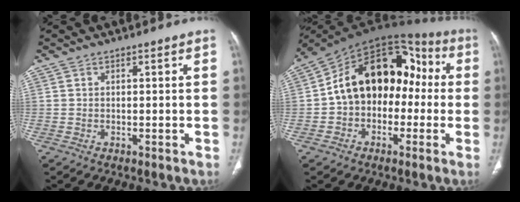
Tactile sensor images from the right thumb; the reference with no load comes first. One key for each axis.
{"total": 18.6, "fx": -0.4, "fy": 13.1, "fz": 13.2, "tx": -0.159, "ty": 0.062, "tz": -0.019}